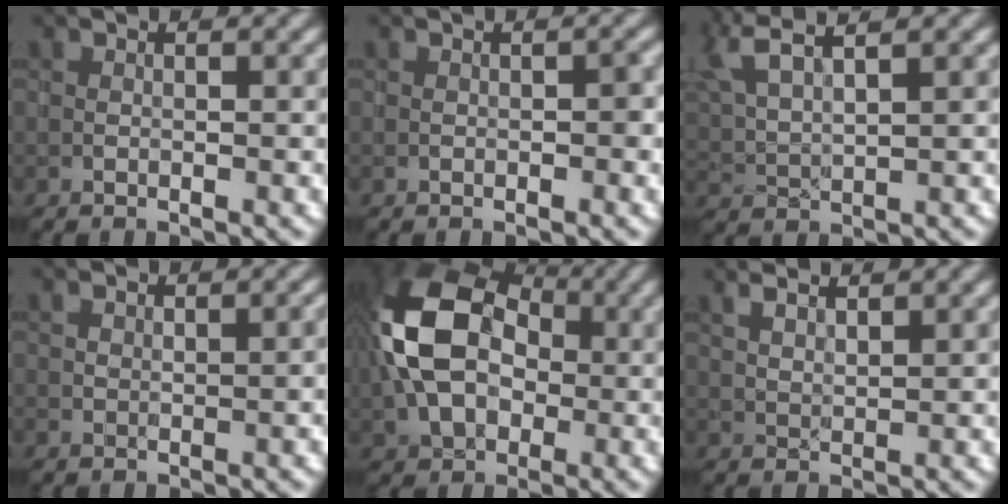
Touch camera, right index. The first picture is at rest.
{"total": 1.1, "force": [-0.5, 0.5, 0.9], "torque": [-0.013, 0.004, -0.005]}
{"total": 6.4, "force": [4.5, 1.9, 4.1], "torque": [-0.108, 0.022, 0.081]}
{"total": 1.7, "force": [0.5, 0.8, 1.4], "torque": [-0.017, -0.002, 0.015]}
{"total": 12.3, "force": [0.1, 8.5, 8.9], "torque": [-0.192, 0.010, -0.012]}
{"total": 3.2, "force": [2.7, 0.8, 1.5], "torque": [-0.030, 0.016, 0.032]}